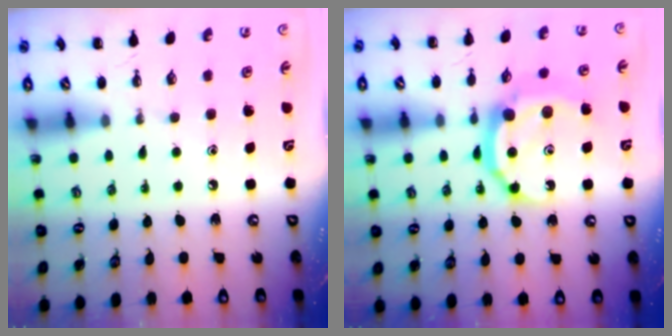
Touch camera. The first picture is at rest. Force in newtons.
{"total": 11.3, "press": 11.3, "slide": 0.7}